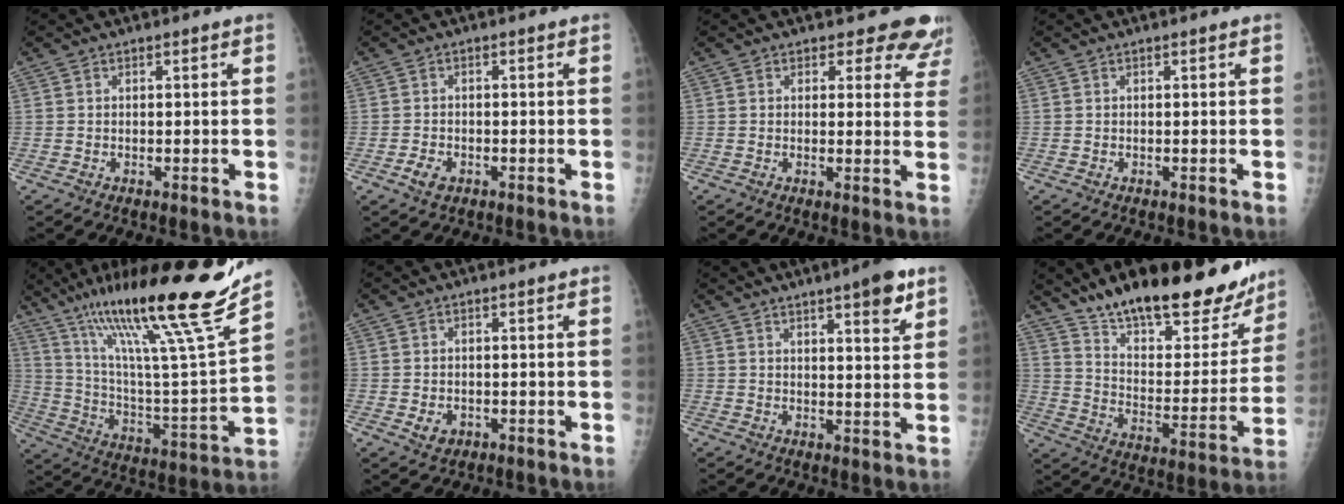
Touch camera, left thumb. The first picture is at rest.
{"total": 2.8, "force": [-1.4, 1.9, 1.6], "torque": [-0.026, 0.002, -0.022]}
{"total": 7.8, "force": [6.9, 3.6, 0.9], "torque": [0.043, -0.036, 0.051]}
{"total": 0.0}
{"total": 28.8, "force": [20.4, 1.9, 20.3], "torque": [-0.314, -0.078, 0.346]}
{"total": 2.7, "force": [-0.7, 2.2, 1.4], "torque": [-0.013, 0.000, -0.002]}
{"total": 7.4, "force": [4.6, 1.5, 5.6], "torque": [-0.071, -0.024, 0.062]}
{"total": 27.8, "force": [21.3, 9.5, 15.2], "torque": [-0.187, -0.097, 0.318]}